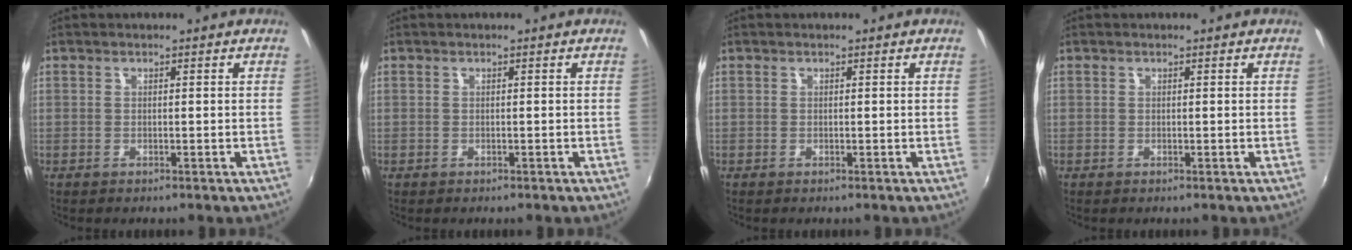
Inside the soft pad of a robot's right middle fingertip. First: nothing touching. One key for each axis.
{"total": 0.0}
{"total": 0.0}
{"total": 0.0}